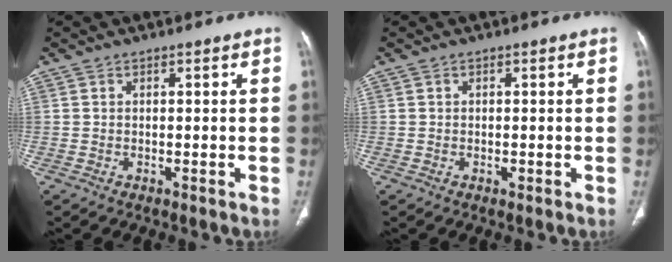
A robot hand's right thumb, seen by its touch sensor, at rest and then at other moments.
{"total": 0.6, "force": [-0.2, 0.4, 0.4], "torque": [-0.004, 0.000, -0.004]}